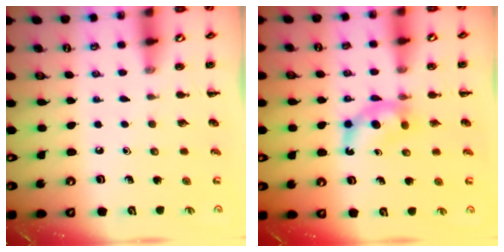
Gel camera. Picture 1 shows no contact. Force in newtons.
{"total": 5.2, "press": 5.1, "slide": 1.0}